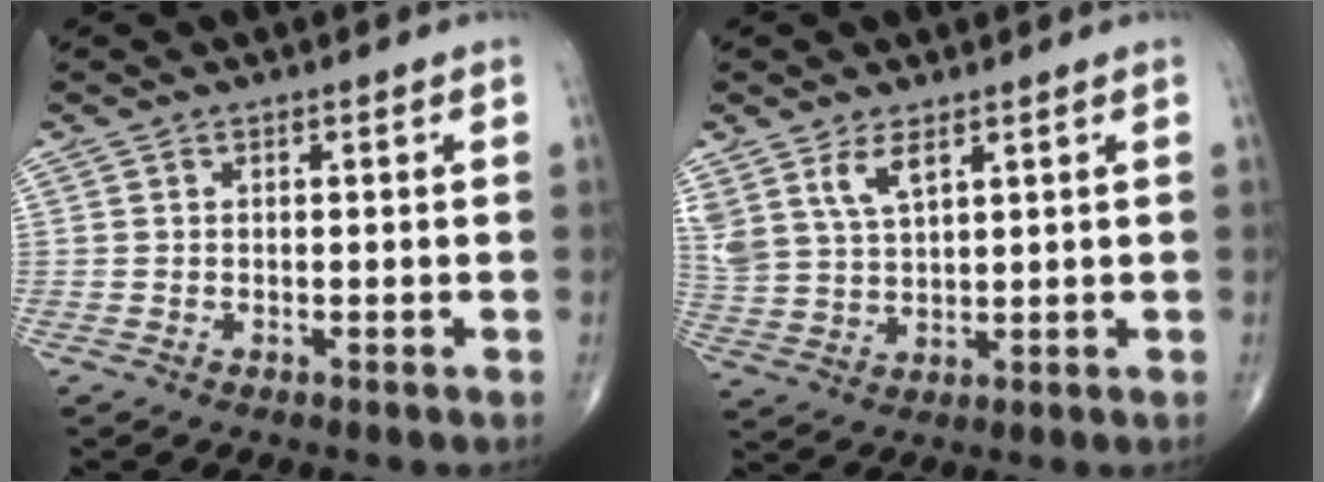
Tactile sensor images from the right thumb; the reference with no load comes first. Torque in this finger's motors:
{"motor_torque": [0.04, 0.13, 0.60, 0.58, 0.06]}